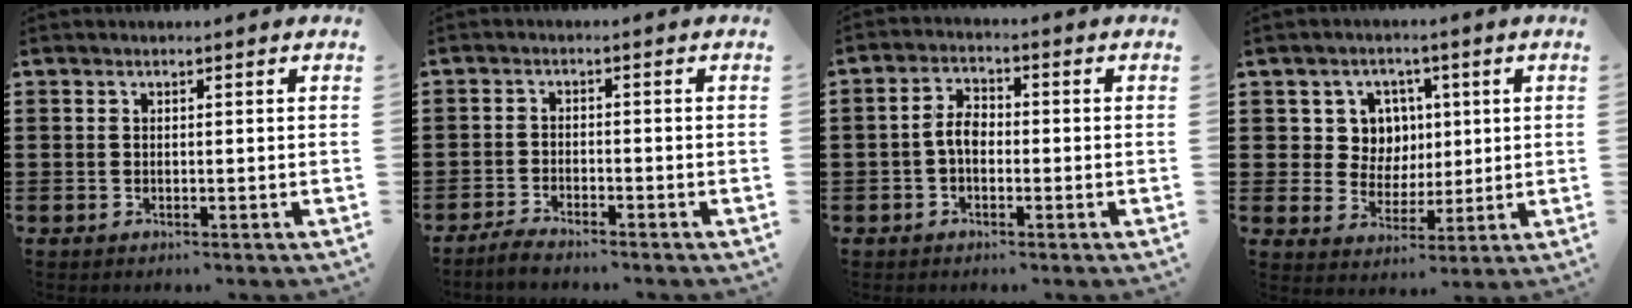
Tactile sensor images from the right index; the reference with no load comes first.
{"total": 2.1, "force": [-2.1, 0.1, 0.2], "torque": [-0.009, 0.005, -0.042]}
{"total": 3.8, "force": [-0.8, 2.2, 3.0], "torque": [-0.070, 0.001, -0.021]}
{"total": 6.6, "force": [1.7, 6.1, 1.9], "torque": [-0.060, 0.017, 0.030]}